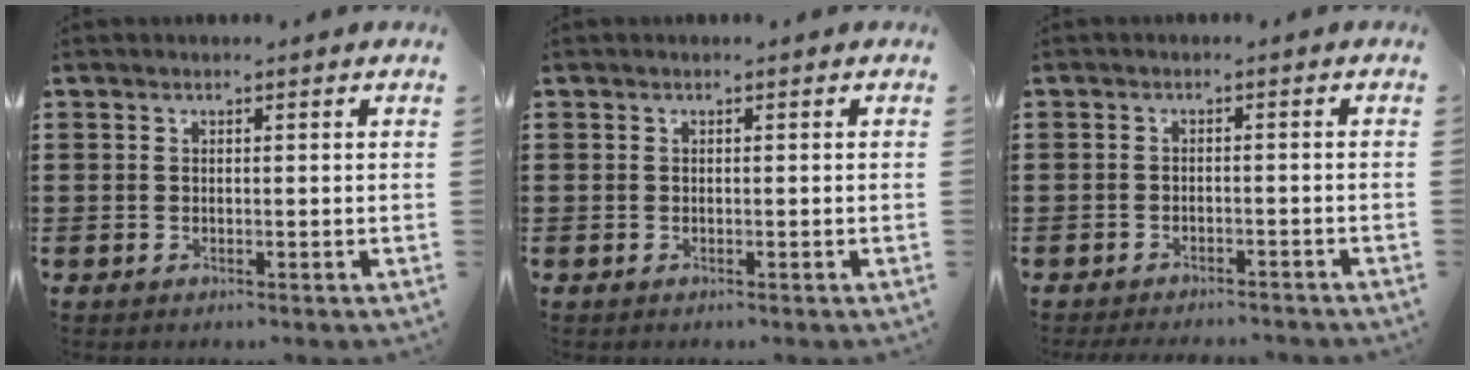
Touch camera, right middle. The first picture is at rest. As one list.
[{"total": 0.0}, {"total": 2.4, "force": [-2.4, 0.3, -0.1], "torque": [-0.004, 0.001, -0.053]}]